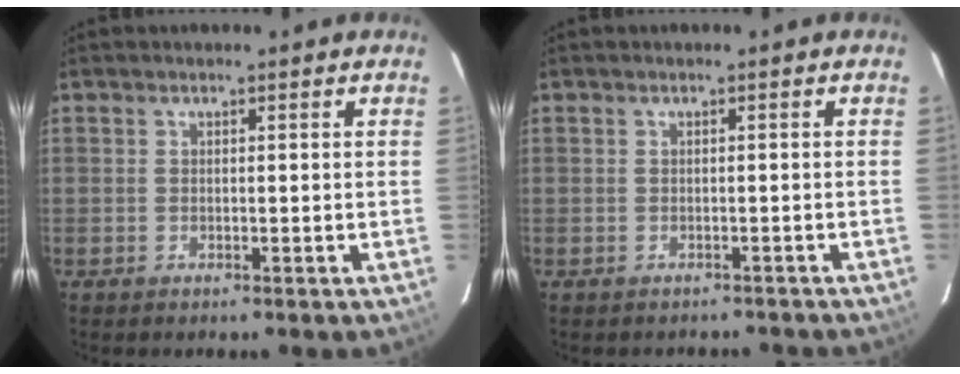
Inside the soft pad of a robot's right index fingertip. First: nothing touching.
{"total": 4.0, "force": [-3.7, 1.3, 1.0], "torque": [-0.011, -0.003, -0.039]}